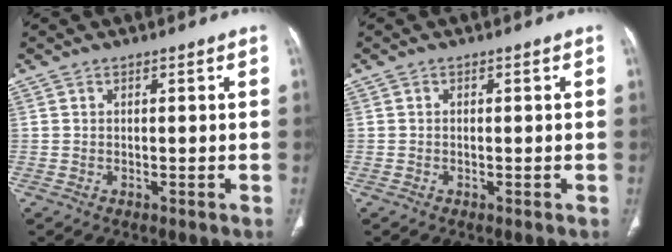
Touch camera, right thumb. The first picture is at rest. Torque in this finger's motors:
{"motor_torque": [0.17, 0.02, 0.15, -0.11, 0.00]}